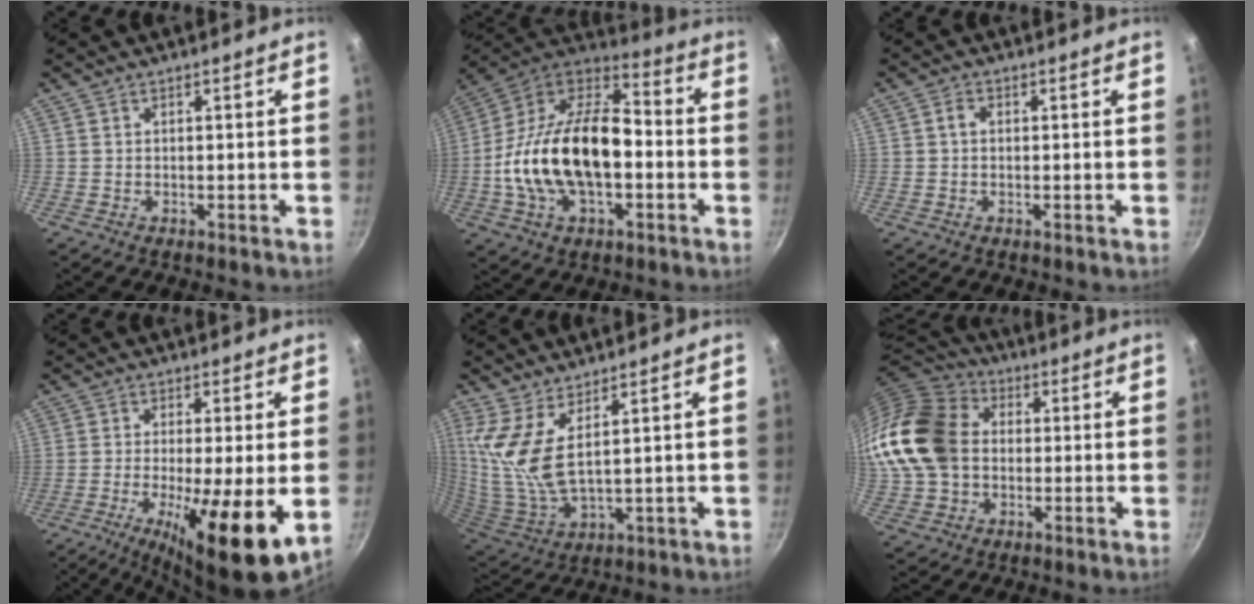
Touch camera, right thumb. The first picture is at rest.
{"total": 24.4, "force": [-3.3, 14.0, 19.7], "torque": [-0.347, 0.051, -0.071]}
{"total": 0.9, "force": [0.0, 0.7, 0.6], "torque": [-0.009, 0.006, -0.001]}
{"total": 13.7, "force": [-3.2, 2.6, 13.0], "torque": [-0.224, -0.012, -0.052]}
{"total": 10.6, "force": [5.6, 3.4, 8.4], "torque": [-0.173, -0.051, 0.120]}
{"total": 22.2, "force": [1.3, 17.1, 14.0], "torque": [-0.292, 0.043, 0.017]}